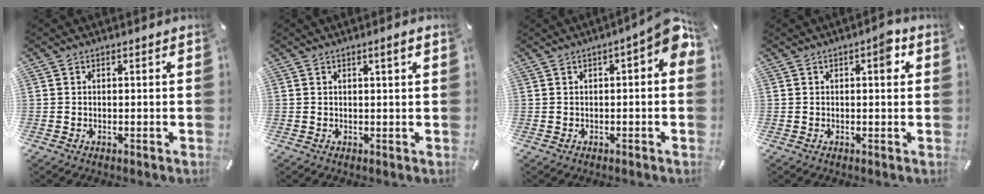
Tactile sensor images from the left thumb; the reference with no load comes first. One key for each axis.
{"total": 2.1, "fx": 0.9, "fy": 0.2, "fz": 1.9, "tx": -0.038, "ty": 0.002, "tz": 0.014}
{"total": 5.6, "fx": 1.0, "fy": 1.8, "fz": 5.3, "tx": -0.073, "ty": -0.012, "tz": 0.014}
{"total": 4.3, "fx": 1.2, "fy": 1.7, "fz": 3.7, "tx": -0.031, "ty": -0.008, "tz": 0.007}